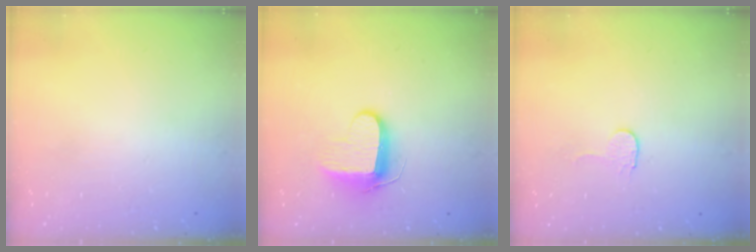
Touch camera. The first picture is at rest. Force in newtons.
{"total": 9.8, "press": 9.7, "slide": 1.1}
{"total": 2.9, "press": 2.9, "slide": 0.3}